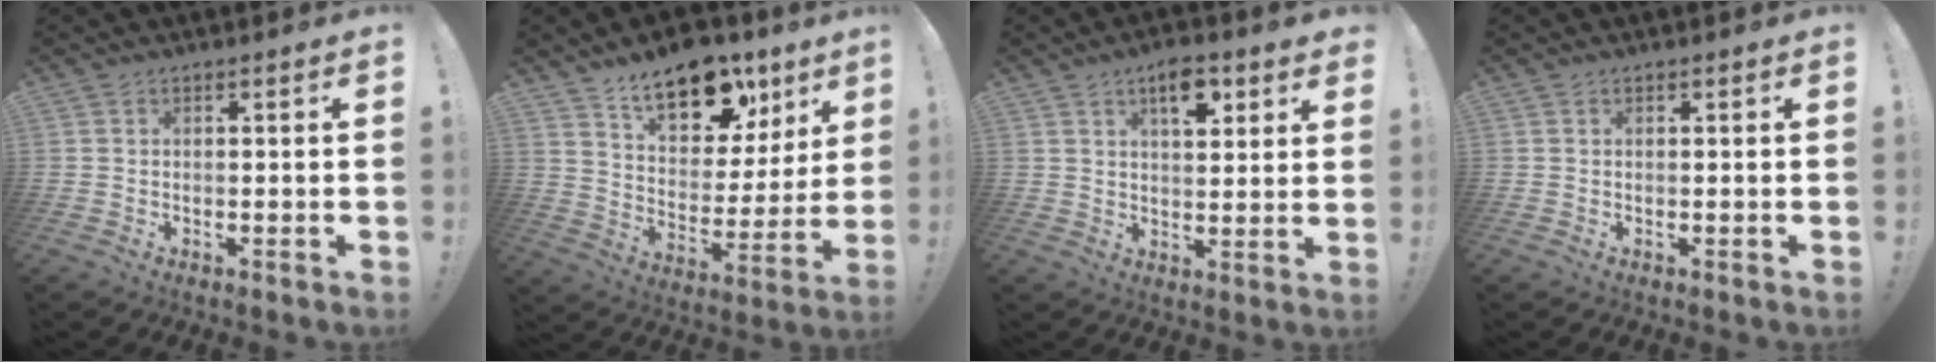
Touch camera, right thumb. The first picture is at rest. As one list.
[{"total": 17.8, "force": [12.2, 9.2, 9.2], "torque": [-0.118, -0.089, 0.214]}, {"total": 8.7, "force": [4.7, 3.9, 6.2], "torque": [-0.072, -0.020, 0.077]}, {"total": 0.0}]